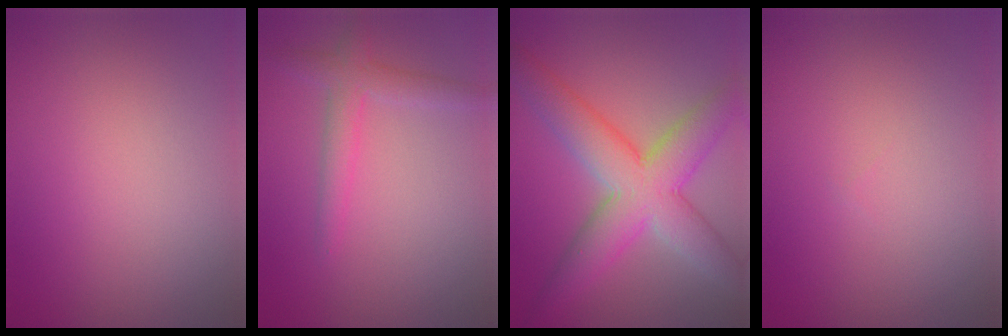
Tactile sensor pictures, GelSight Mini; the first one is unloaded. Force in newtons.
{"total": 2.5, "press": 2.5, "slide": 0.1}
{"total": 8.1, "press": 8.1, "slide": 0.3}
{"total": 0.0}